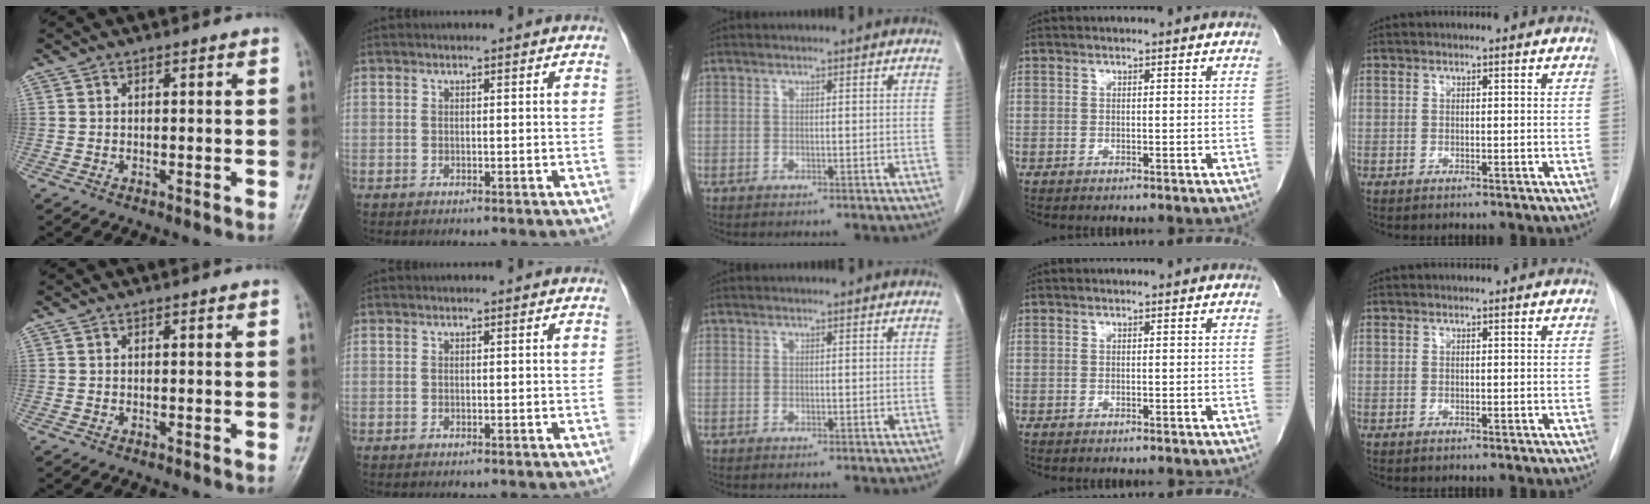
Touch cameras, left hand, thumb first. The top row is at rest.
{}